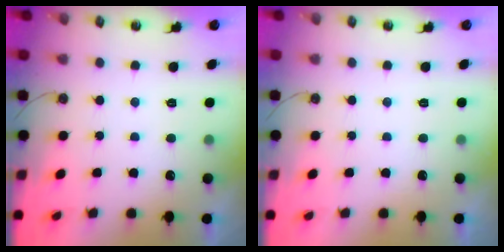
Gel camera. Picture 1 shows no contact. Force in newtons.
{"total": 0.0}